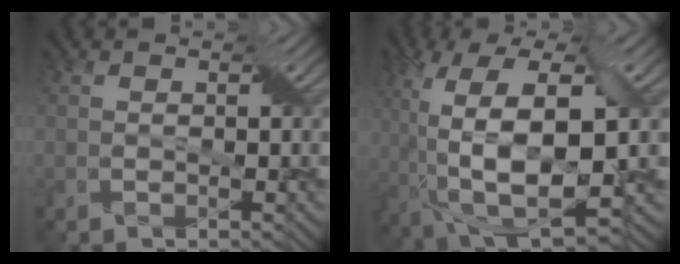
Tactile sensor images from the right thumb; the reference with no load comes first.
{"total": 16.1, "force": [-0.4, 7.3, 14.3], "torque": [-0.296, -0.009, 0.005]}